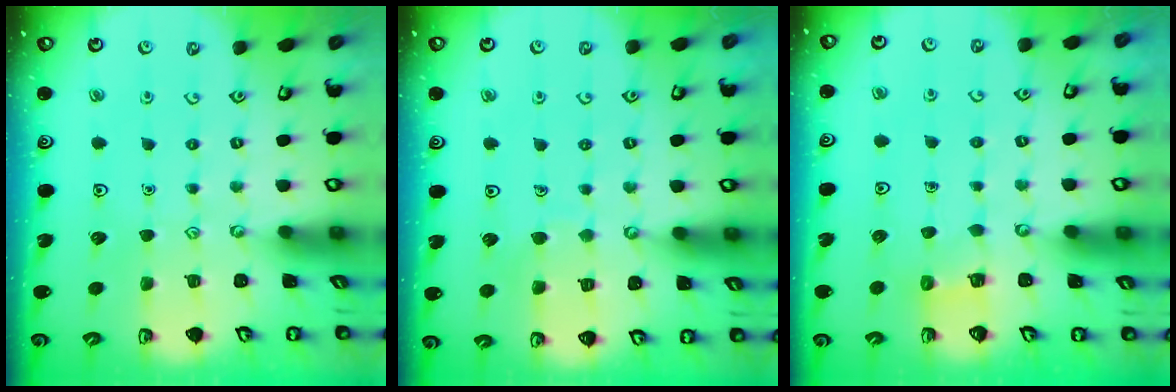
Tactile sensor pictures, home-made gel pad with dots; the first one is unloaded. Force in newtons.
{"total": 4.9, "press": 4.9, "slide": 0.3}
{"total": 2.5, "press": 2.5, "slide": 0.1}